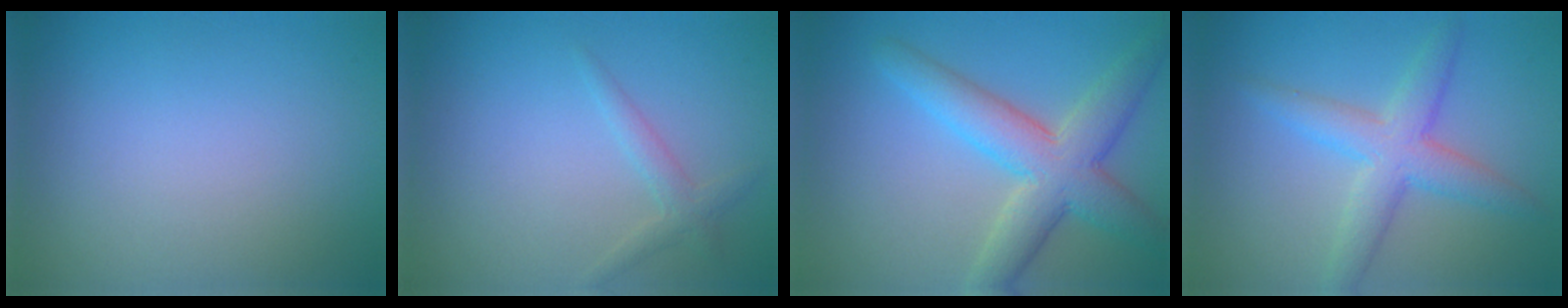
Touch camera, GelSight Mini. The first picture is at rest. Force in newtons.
{"total": 1.6, "press": 1.6, "slide": 0.1}
{"total": 6.9, "press": 6.8, "slide": 0.2}
{"total": 4.4, "press": 4.4, "slide": 0.0}